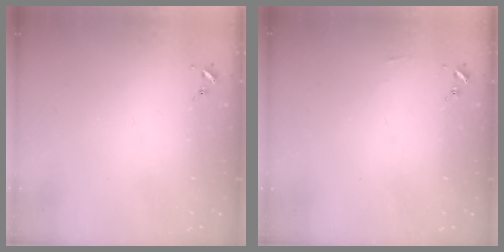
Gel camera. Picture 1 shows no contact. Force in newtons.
{"total": 2.8, "press": 2.8, "slide": 0.3}